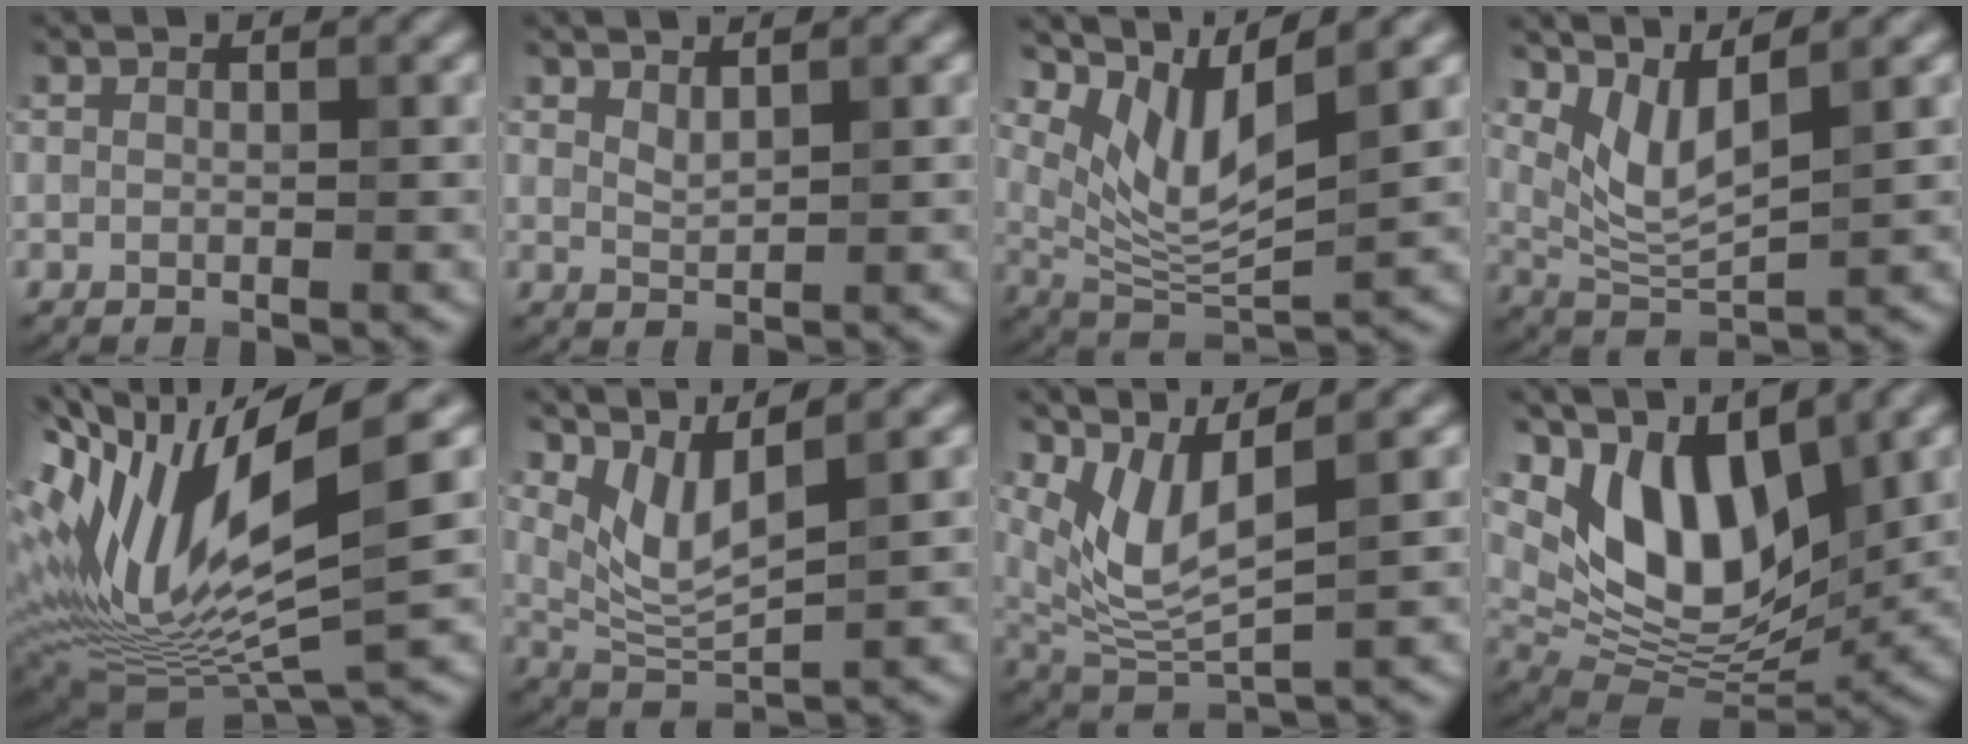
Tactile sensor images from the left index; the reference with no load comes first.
{"total": 1.3, "force": [1.1, 0.3, 0.7], "torque": [-0.019, -0.003, 0.023]}
{"total": 6.2, "force": [3.8, 1.7, 4.6], "torque": [-0.094, -0.013, 0.078]}
{"total": 4.2, "force": [2.5, 1.2, 3.2], "torque": [-0.076, -0.014, 0.059]}
{"total": 14.9, "force": [2.6, 4.8, 13.9], "torque": [-0.289, 0.000, 0.057]}
{"total": 4.2, "force": [2.6, 1.1, 3.1], "torque": [-0.075, -0.013, 0.061]}
{"total": 5.7, "force": [3.0, 1.6, 4.6], "torque": [-0.106, -0.014, 0.067]}
{"total": 9.4, "force": [3.8, 4.8, 7.1], "torque": [-0.127, -0.020, 0.068]}